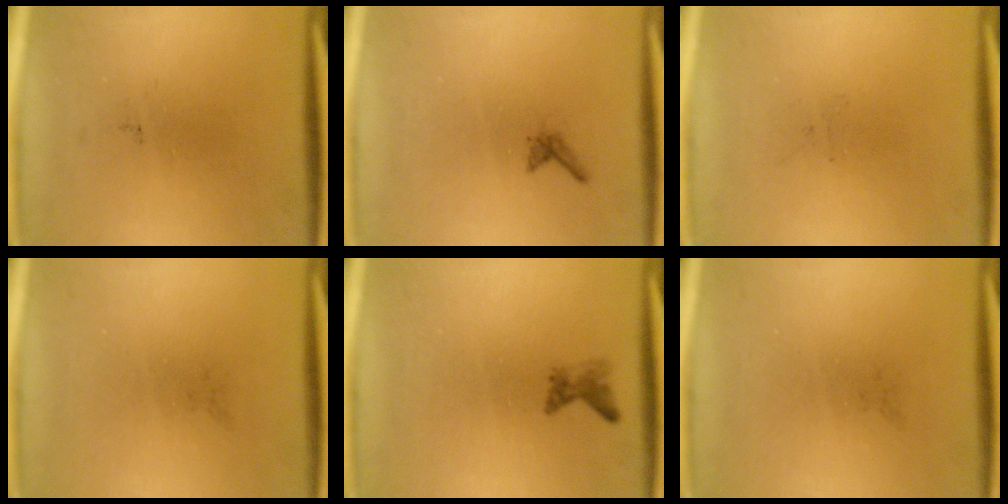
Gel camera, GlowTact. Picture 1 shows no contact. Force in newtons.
{"total": 0.6}
{"total": 0.0}
{"total": 0.0}
{"total": 1.2}
{"total": 0.0}